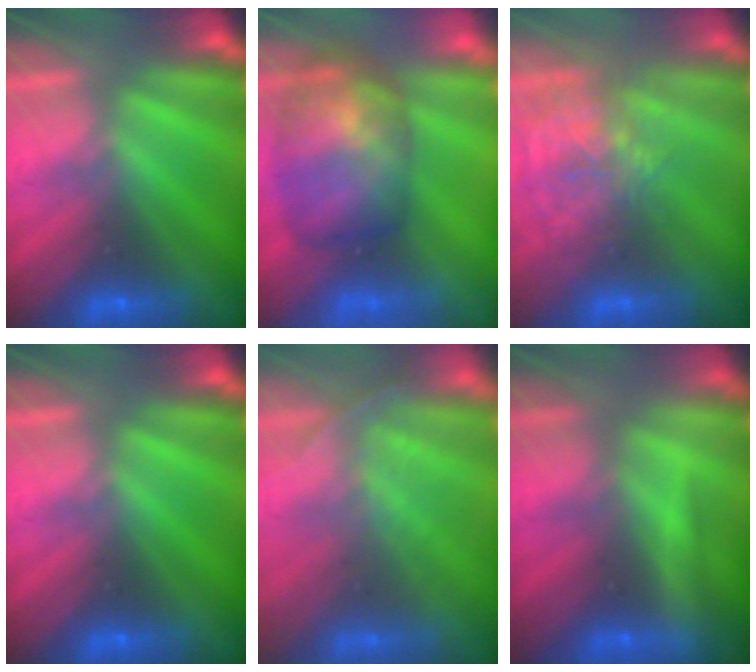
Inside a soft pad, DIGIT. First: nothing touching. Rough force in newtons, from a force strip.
{"total": 7.1}
{"total": 4.1}
{"total": 0.0}
{"total": 1.7}
{"total": 2.2}